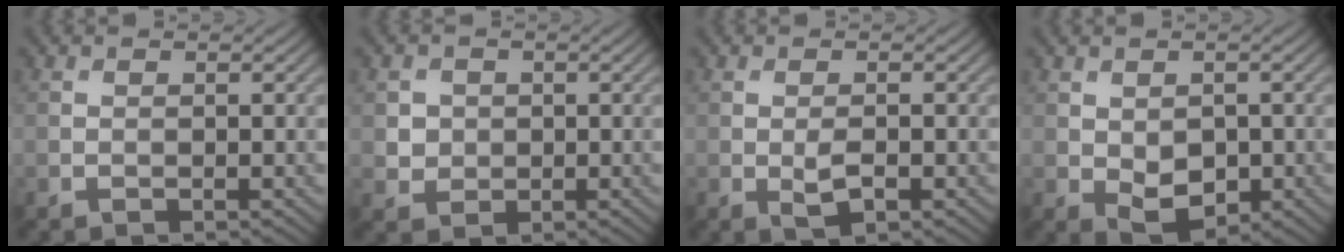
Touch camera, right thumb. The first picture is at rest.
{"total": 2.5, "force": [0.2, 2.4, 0.7], "torque": [-0.022, -0.009, 0.007]}
{"total": 2.4, "force": [-0.6, 0.9, 2.2], "torque": [-0.046, -0.005, -0.009]}
{"total": 4.3, "force": [-0.7, 2.8, 3.2], "torque": [-0.062, -0.013, -0.004]}